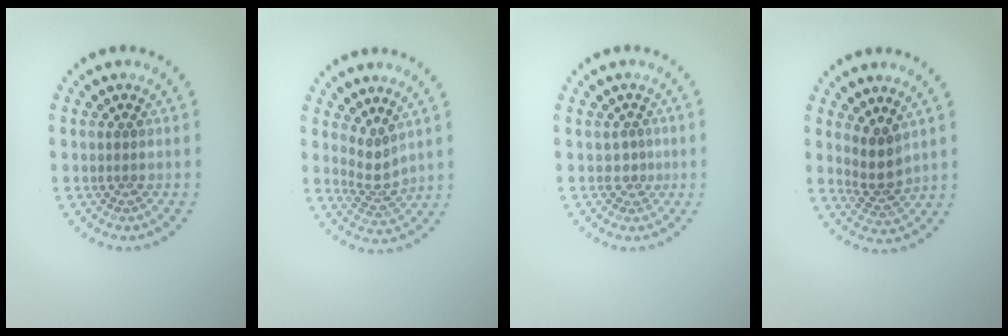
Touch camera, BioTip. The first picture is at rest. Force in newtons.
{"total": 2.3, "press": 1.5, "slide": 1.8}
{"total": 1.1, "press": 0.5, "slide": 1.0}
{"total": 2.6, "press": 2.1, "slide": 1.6}